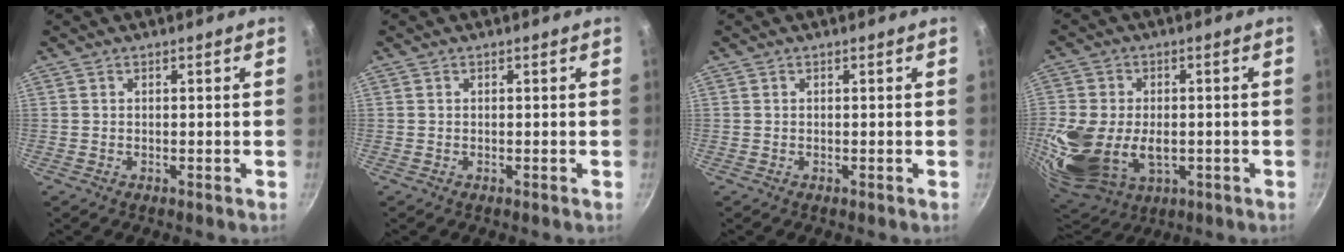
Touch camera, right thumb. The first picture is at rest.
{"total": 0.0}
{"total": 0.0}
{"total": 19.7, "force": [-2.9, 13.4, 14.1], "torque": [-0.303, -0.008, -0.034]}